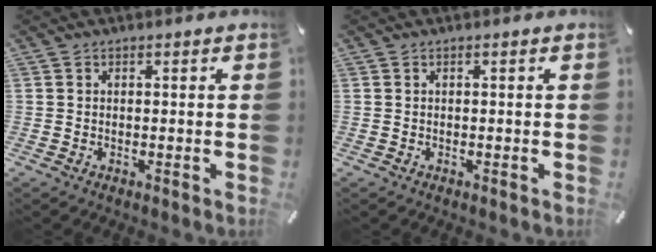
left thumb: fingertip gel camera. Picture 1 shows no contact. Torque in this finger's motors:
{"motor_torque": [0.00, 0.00, 0.00, 0.00, 0.00]}